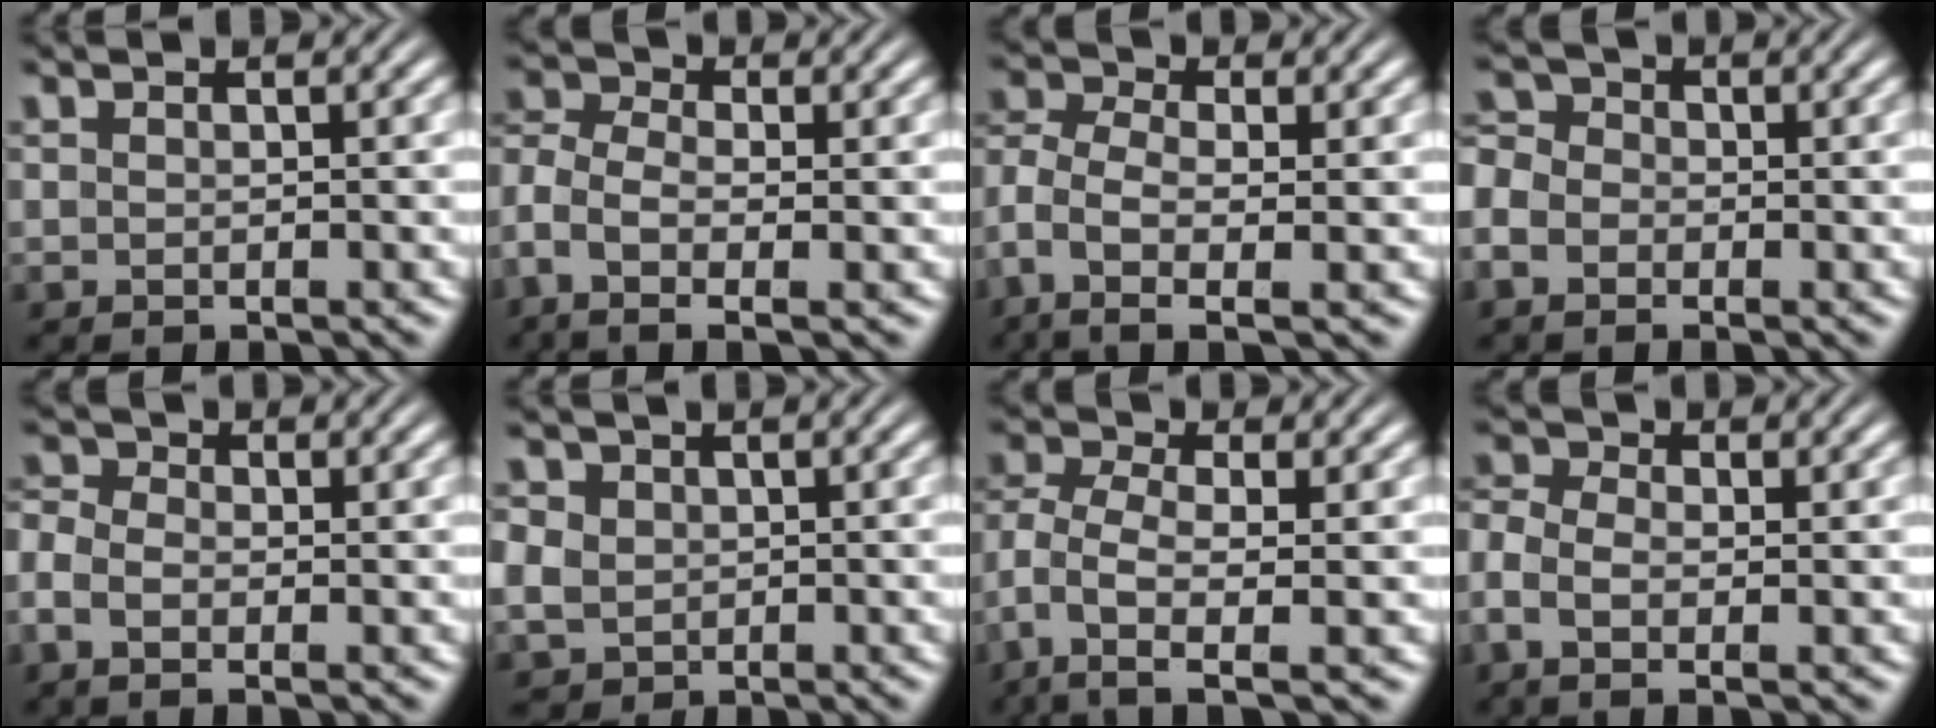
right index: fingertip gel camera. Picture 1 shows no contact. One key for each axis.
{"total": 6.0, "fx": -0.7, "fy": 4.3, "fz": 4.1, "tx": -0.118, "ty": -0.022, "tz": -0.008}
{"total": 6.0, "fx": -1.1, "fy": 3.8, "fz": 4.6, "tx": -0.128, "ty": -0.039, "tz": -0.002}
{"total": 4.9, "fx": -0.6, "fy": 4.4, "fz": 2.1, "tx": -0.050, "ty": -0.007, "tz": -0.021}
{"total": 3.3, "fx": -0.6, "fy": 2.5, "fz": 2.1, "tx": -0.057, "ty": -0.010, "tz": -0.013}
{"total": 4.4, "fx": -0.3, "fy": 4.1, "fz": 1.5, "tx": -0.053, "ty": -0.026, "tz": 0.007}
{"total": 5.6, "fx": -1.8, "fy": 3.1, "fz": 4.4, "tx": -0.123, "ty": -0.047, "tz": -0.004}
{"total": 3.9, "fx": -0.3, "fy": 2.8, "fz": 2.7, "tx": -0.077, "ty": -0.011, "tz": -0.007}